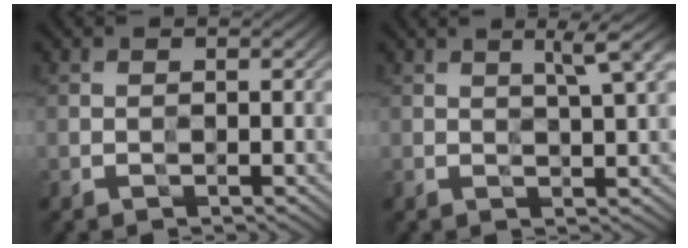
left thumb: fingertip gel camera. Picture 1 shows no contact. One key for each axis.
{"total": 2.5, "fx": 1.5, "fy": 0.1, "fz": 2.0, "tx": -0.033, "ty": 0.002, "tz": 0.029}